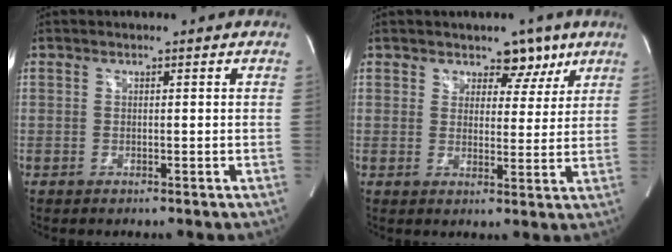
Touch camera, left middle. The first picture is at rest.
{"total": 5.2, "force": [3.5, 3.3, 1.8], "torque": [-0.004, 0.000, 0.049]}